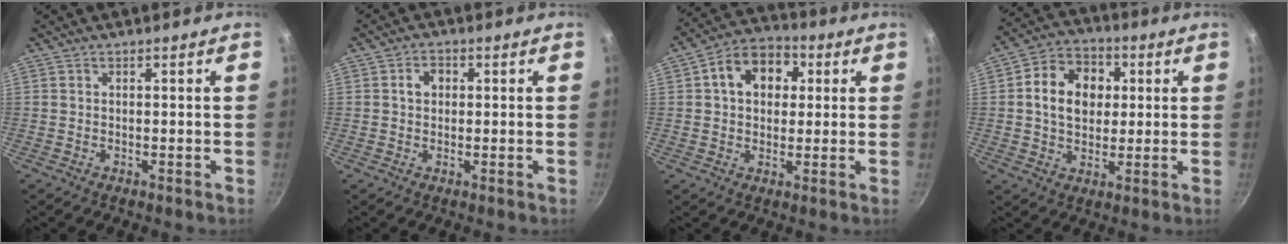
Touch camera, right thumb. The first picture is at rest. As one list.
[{"total": 3.0, "force": [0.5, 2.4, 1.7], "torque": [-0.013, 0.007, 0.005]}, {"total": 11.6, "force": [2.9, 8.7, 7.2], "torque": [-0.081, 0.018, 0.029]}, {"total": 12.3, "force": [2.0, 9.6, 7.5], "torque": [-0.099, 0.015, 0.021]}]